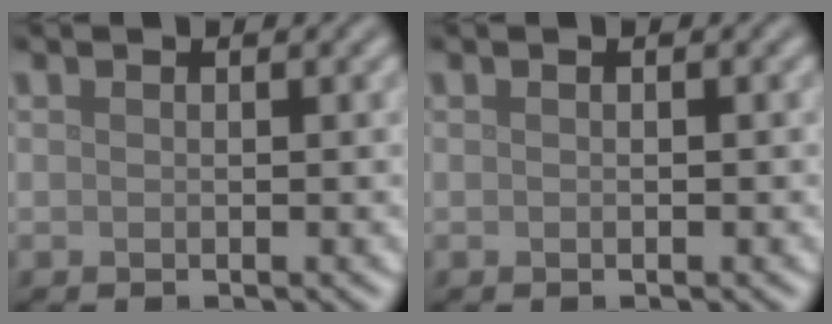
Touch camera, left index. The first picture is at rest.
{"total": 0.0}